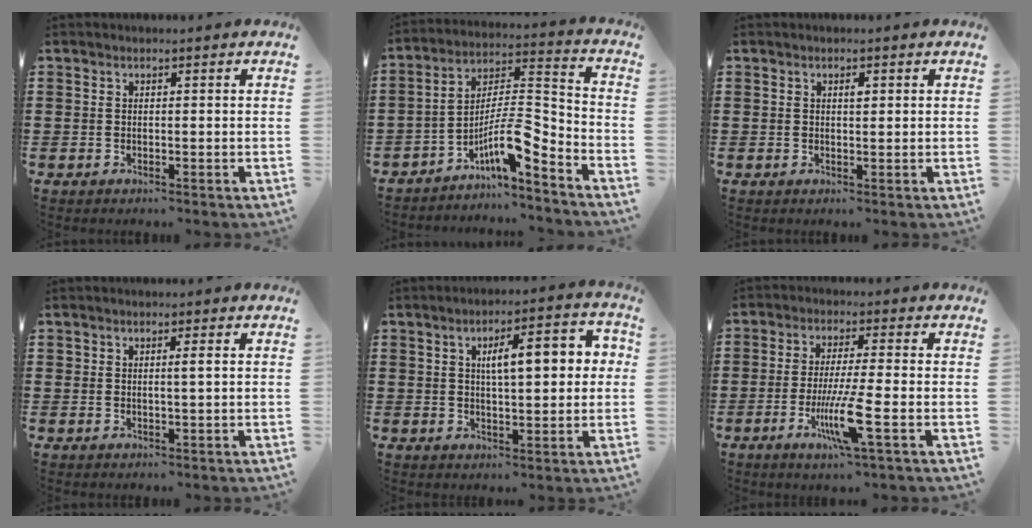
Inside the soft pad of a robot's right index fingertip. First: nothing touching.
{"total": 10.1, "force": [-6.3, 2.1, 7.6], "torque": [-0.145, -0.008, -0.124]}
{"total": 1.1, "force": [0.3, 0.4, 0.9], "torque": [-0.011, -0.001, 0.004]}
{"total": 1.1, "force": [0.3, 0.0, 1.0], "torque": [-0.021, 0.001, 0.005]}
{"total": 7.7, "force": [1.8, 2.6, 7.1], "torque": [-0.113, -0.001, 0.023]}
{"total": 8.4, "force": [-2.9, 0.4, 7.9], "torque": [-0.155, -0.020, -0.055]}